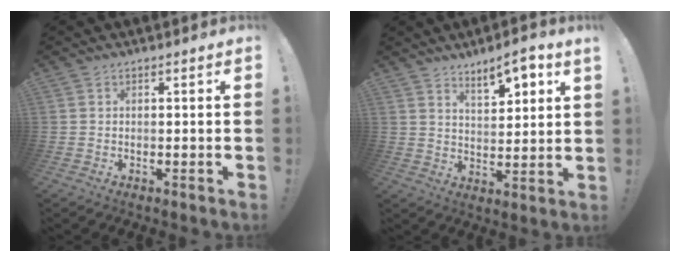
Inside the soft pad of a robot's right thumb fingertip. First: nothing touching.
{"total": 8.3, "force": [6.1, 1.7, 5.3], "torque": [-0.073, -0.039, 0.101]}